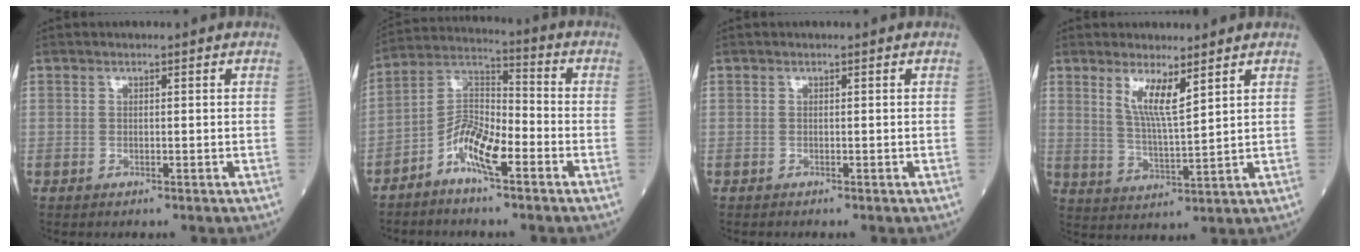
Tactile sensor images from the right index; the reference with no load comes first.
{"total": 8.4, "force": [-4.4, 2.4, 6.8], "torque": [-0.135, 0.017, -0.087]}
{"total": 0.0}
{"total": 5.7, "force": [3.3, 0.4, 4.7], "torque": [-0.090, -0.014, 0.067]}